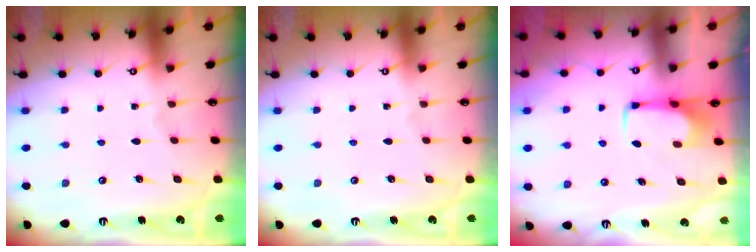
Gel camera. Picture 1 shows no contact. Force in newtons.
{"total": 0.0}
{"total": 1.6, "press": 1.5, "slide": 0.4}